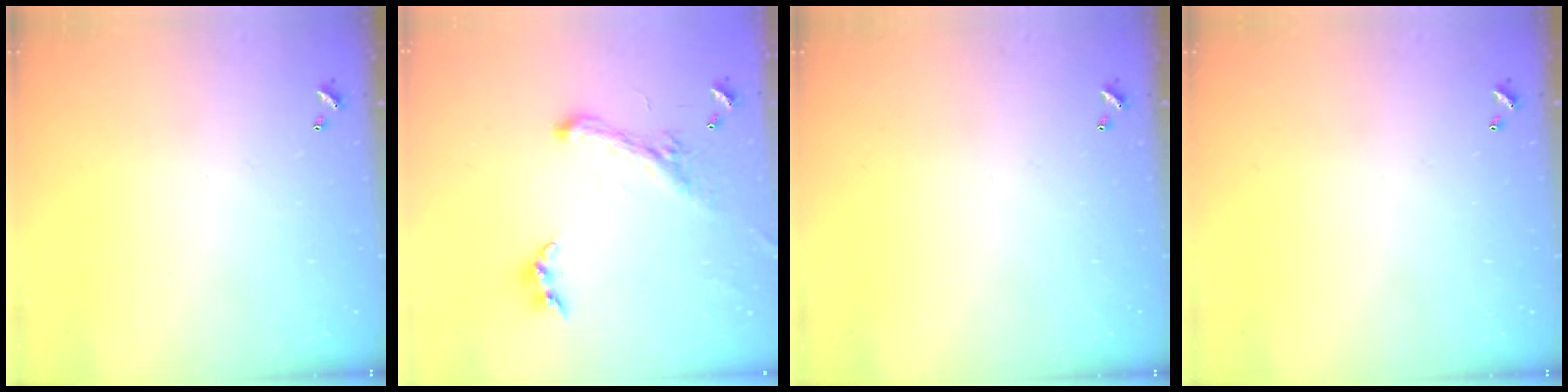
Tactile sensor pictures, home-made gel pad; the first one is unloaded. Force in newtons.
{"total": 2.5, "press": 2.0, "slide": 1.4}
{"total": 0.0}
{"total": 0.0}